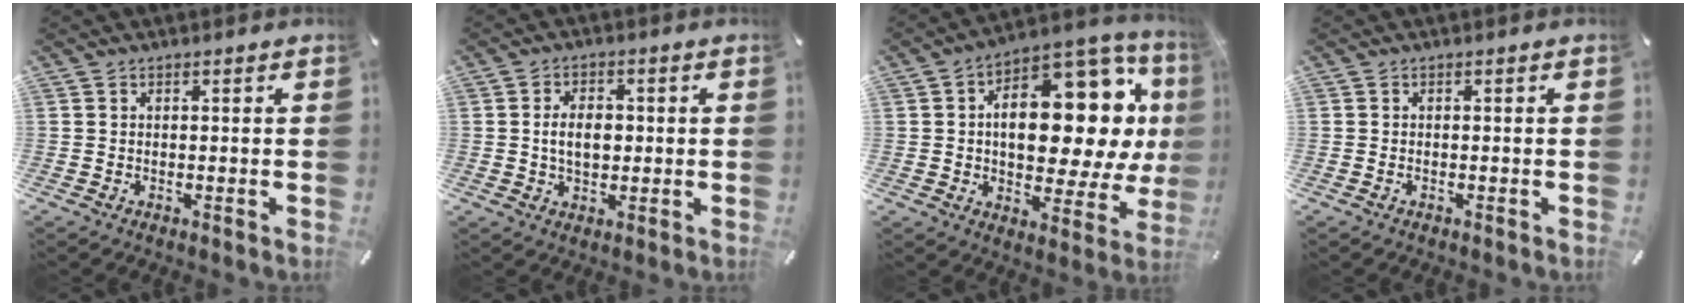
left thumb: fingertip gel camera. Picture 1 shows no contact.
{"total": 5.9, "force": [0.0, 4.0, 4.3], "torque": [-0.075, 0.001, -0.005]}
{"total": 22.2, "force": [4.7, 12.2, 18.0], "torque": [-0.245, -0.048, 0.080]}
{"total": 0.8, "force": [-0.5, 0.4, 0.6], "torque": [-0.013, -0.002, -0.008]}